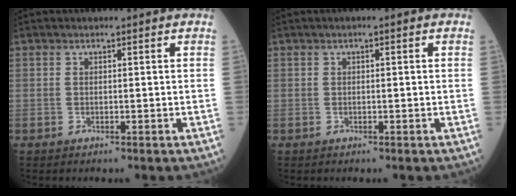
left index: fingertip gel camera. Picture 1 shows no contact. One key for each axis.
{"total": 0.7, "fx": 0.2, "fy": 0.1, "fz": 0.7, "tx": -0.009, "ty": 0.004, "tz": 0.000}